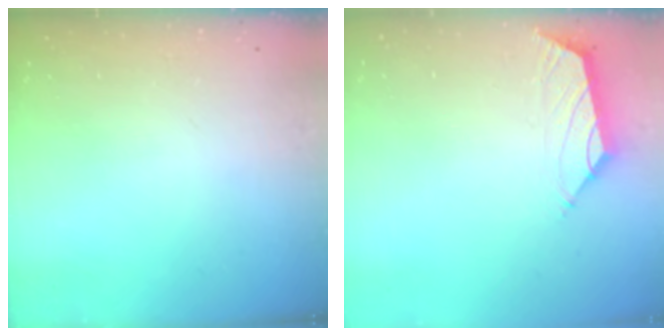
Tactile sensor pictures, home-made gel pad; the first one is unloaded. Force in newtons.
{"total": 1.5, "press": 1.4, "slide": 0.6}